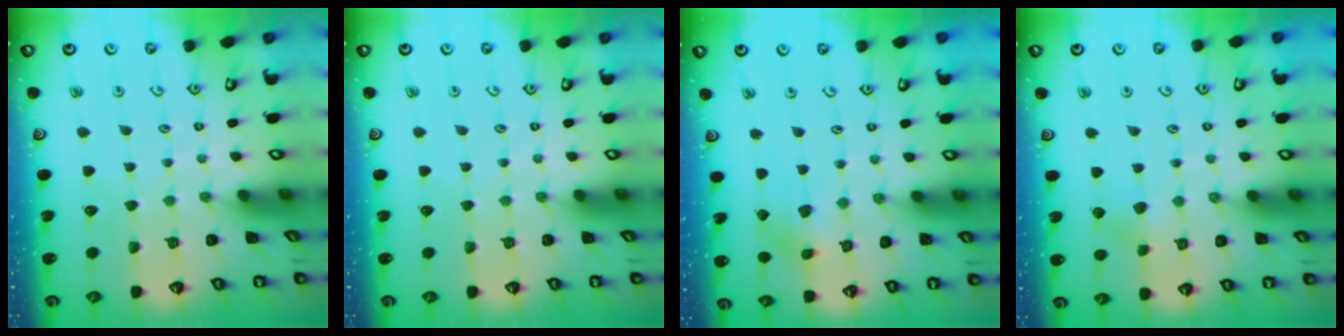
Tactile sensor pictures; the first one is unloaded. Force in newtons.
{"total": 0.0}
{"total": 3.7, "press": 3.7, "slide": 0.5}
{"total": 3.0, "press": 2.9, "slide": 0.5}